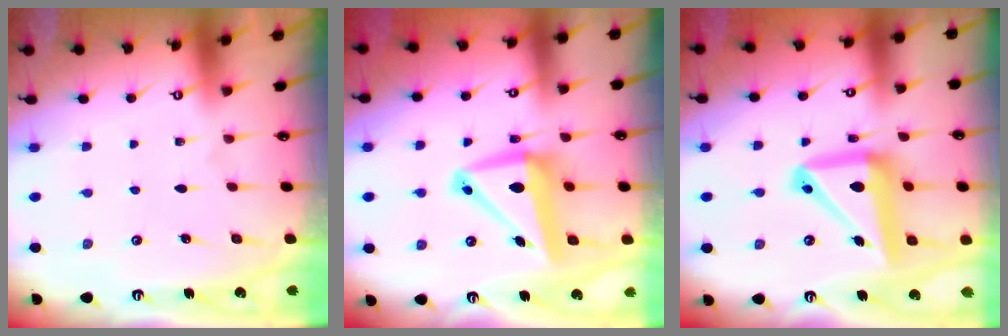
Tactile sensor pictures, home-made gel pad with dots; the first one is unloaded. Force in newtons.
{"total": 11.5, "press": 11.2, "slide": 2.6}
{"total": 16.1, "press": 16.0, "slide": 2.1}